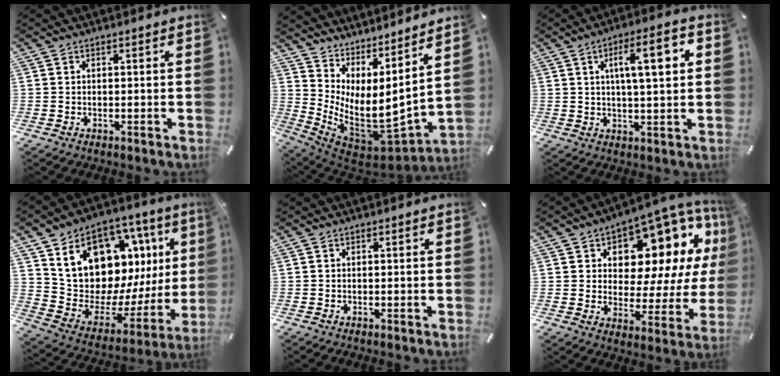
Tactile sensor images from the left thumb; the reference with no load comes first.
{"total": 6.9, "force": [1.7, 3.3, 5.8], "torque": [-0.124, -0.086, 0.027]}
{"total": 11.6, "force": [3.3, 3.1, 10.7], "torque": [-0.167, -0.002, 0.042]}
{"total": 18.1, "force": [9.6, 12.6, 8.8], "torque": [-0.118, -0.094, 0.191]}
{"total": 0.0}
{"total": 12.0, "force": [7.8, 6.9, 6.0], "torque": [-0.086, -0.083, 0.132]}